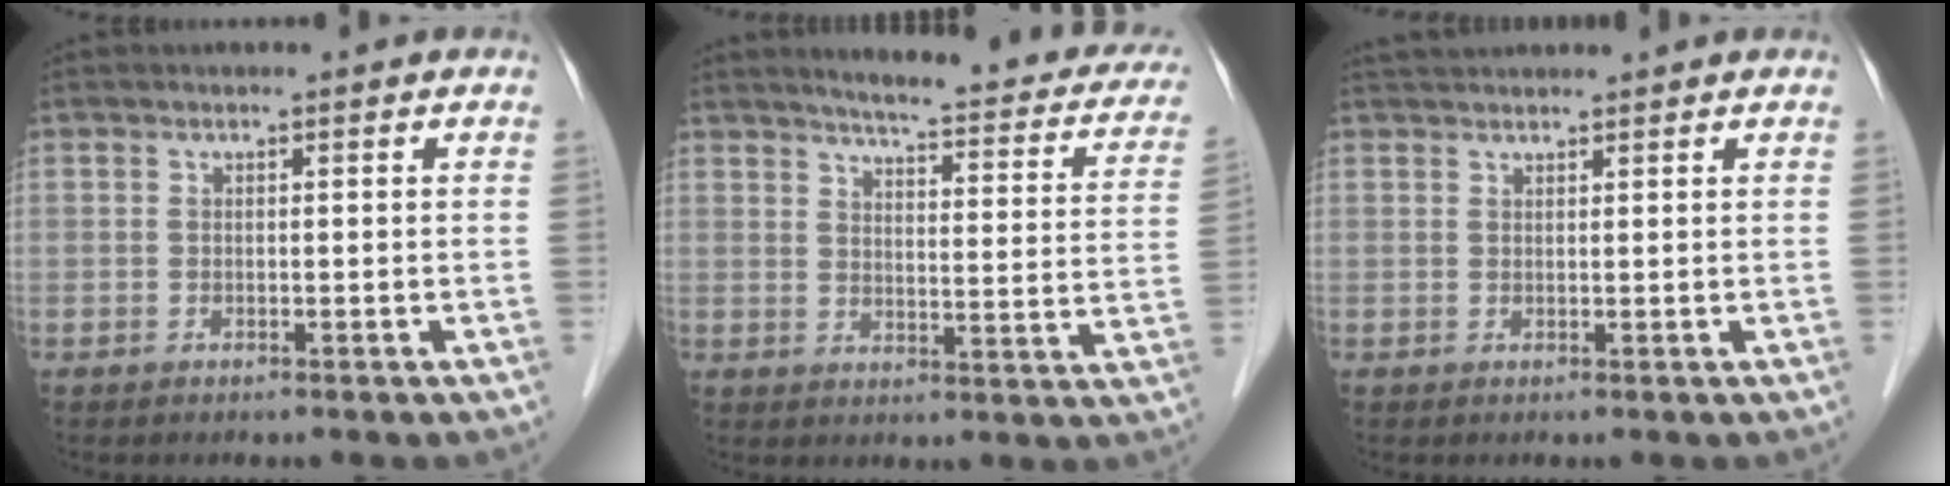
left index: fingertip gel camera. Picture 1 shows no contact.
{"total": 20.4, "force": [17.3, 3.5, 10.1], "torque": [-0.114, -0.035, 0.189]}
{"total": 3.2, "force": [3.0, 0.4, 1.0], "torque": [-0.013, 0.032, 0.050]}